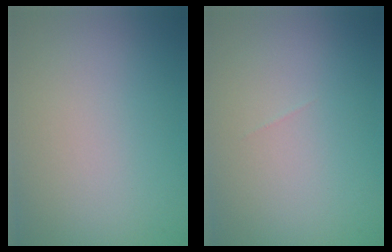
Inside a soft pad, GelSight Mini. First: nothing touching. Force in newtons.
{"total": 0.0}